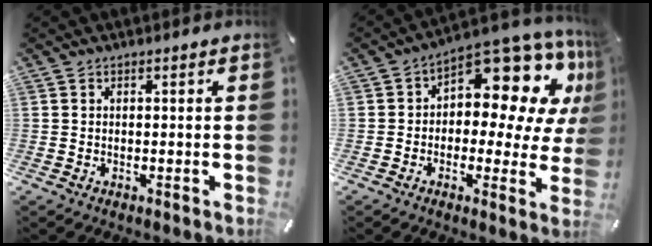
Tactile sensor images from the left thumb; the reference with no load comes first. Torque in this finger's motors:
{"motor_torque": [1.98, 1.98, 0.63, 0.21, 0.17]}